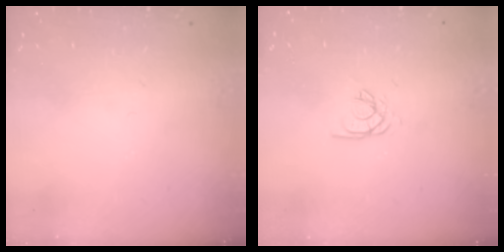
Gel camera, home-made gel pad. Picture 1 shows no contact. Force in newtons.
{"total": 3.4, "press": 3.4, "slide": 0.2}